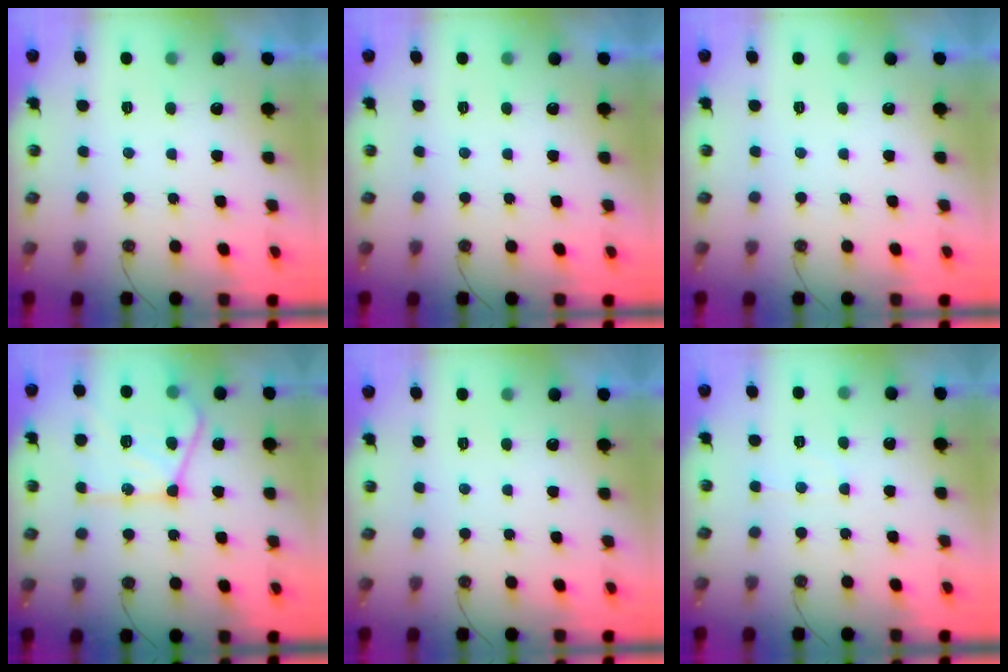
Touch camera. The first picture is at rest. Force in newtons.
{"total": 0.0}
{"total": 0.0}
{"total": 18.9, "press": 18.9, "slide": 1.5}
{"total": 0.0}
{"total": 5.5, "press": 5.5, "slide": 0.7}